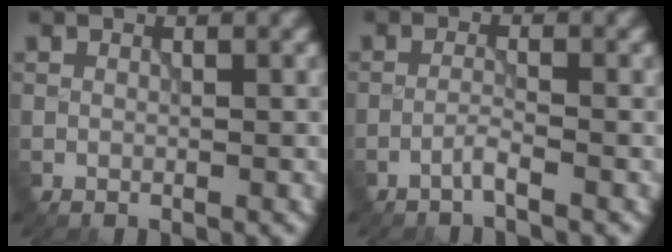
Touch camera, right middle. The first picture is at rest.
{"total": 1.3, "force": [-0.9, 0.0, 0.9], "torque": [-0.013, 0.008, -0.025]}